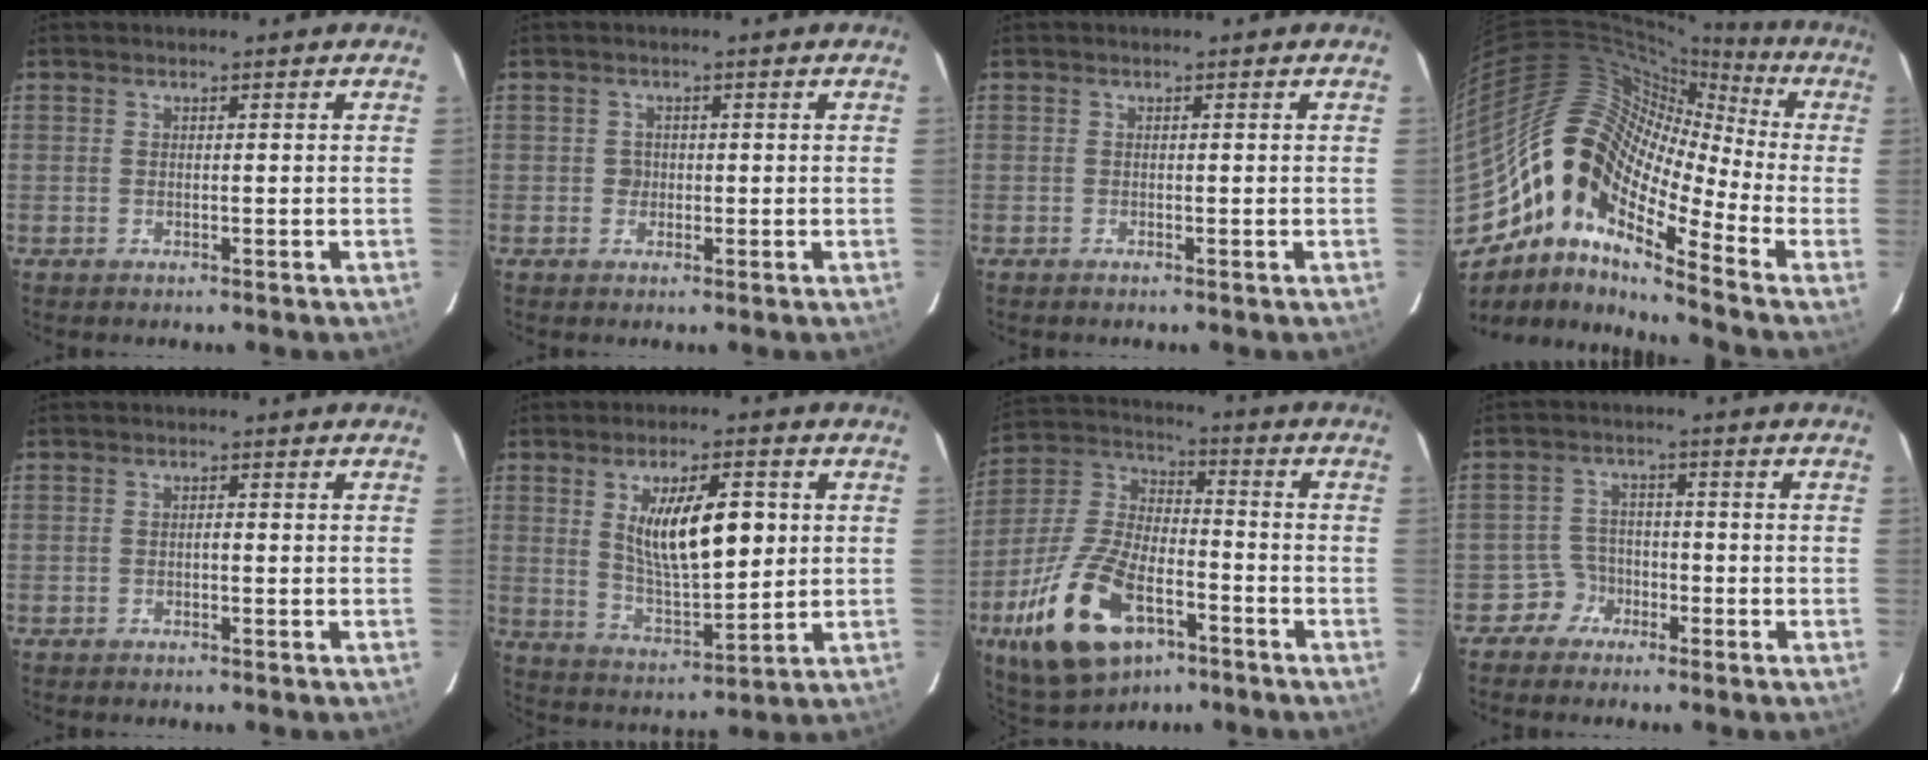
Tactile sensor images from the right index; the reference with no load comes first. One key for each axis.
{"total": 1.4, "fx": -0.1, "fy": 1.3, "fz": 0.5, "tx": -0.008, "ty": 0.003, "tz": -0.001}
{"total": 0.0}
{"total": 20.2, "fx": -10.2, "fy": 7.3, "fz": 15.9, "tx": -0.283, "ty": 0.056, "tz": -0.179}
{"total": 0.6, "fx": -0.3, "fy": 0.2, "fz": 0.6, "tx": -0.011, "ty": 0.002, "tz": -0.006}
{"total": 11.9, "fx": 2.7, "fy": 3.6, "fz": 11.0, "tx": -0.197, "ty": 0.000, "tz": 0.054}
{"total": 18.0, "fx": -8.8, "fy": 8.2, "fz": 13.4, "tx": -0.289, "ty": -0.005, "tz": -0.153}
{"total": 3.6, "fx": -2.2, "fy": 2.8, "fz": -0.3, "tx": 0.007, "ty": 0.013, "tz": -0.042}